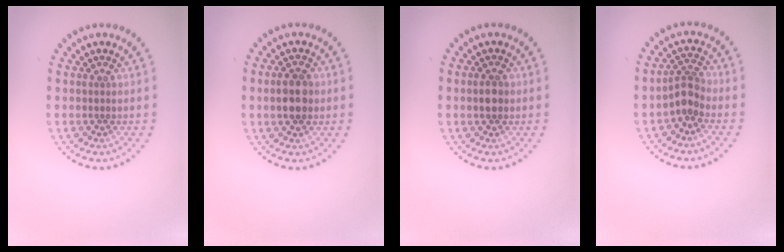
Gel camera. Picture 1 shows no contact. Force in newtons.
{"total": 3.2, "press": 3.2, "slide": 0.0}
{"total": 1.9, "press": 1.9, "slide": 0.1}
{"total": 2.5, "press": 1.9, "slide": 1.6}